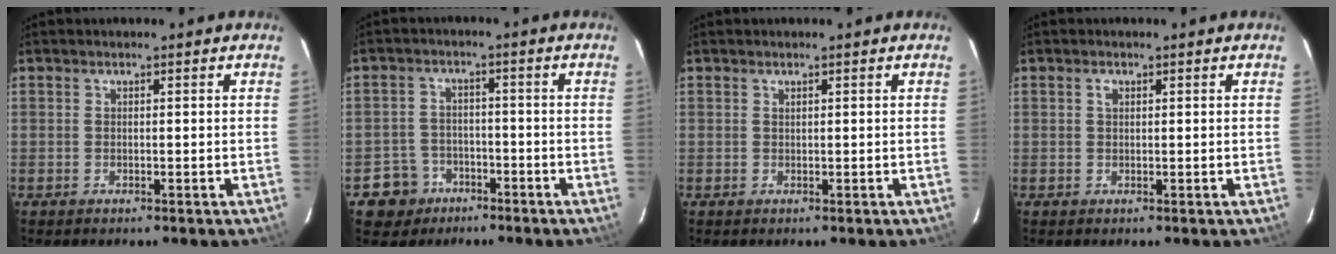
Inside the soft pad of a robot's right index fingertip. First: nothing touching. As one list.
[{"total": 6.4, "force": [-3.6, 5.3, 0.4], "torque": [-0.026, 0.024, -0.055]}, {"total": 0.0}, {"total": 0.9, "force": [0.3, 0.6, 0.6], "torque": [-0.012, 0.004, 0.006]}]